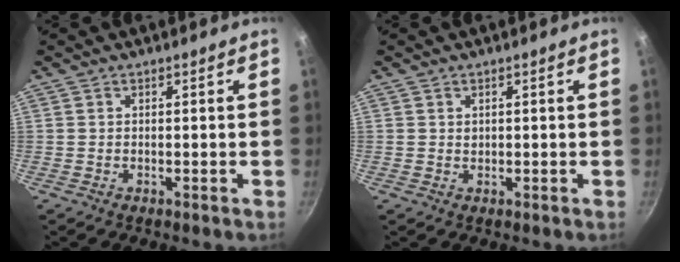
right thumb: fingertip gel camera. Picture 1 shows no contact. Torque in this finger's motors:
{"motor_torque": [0.15, 0.06, 0.18, 0.00, 0.02]}